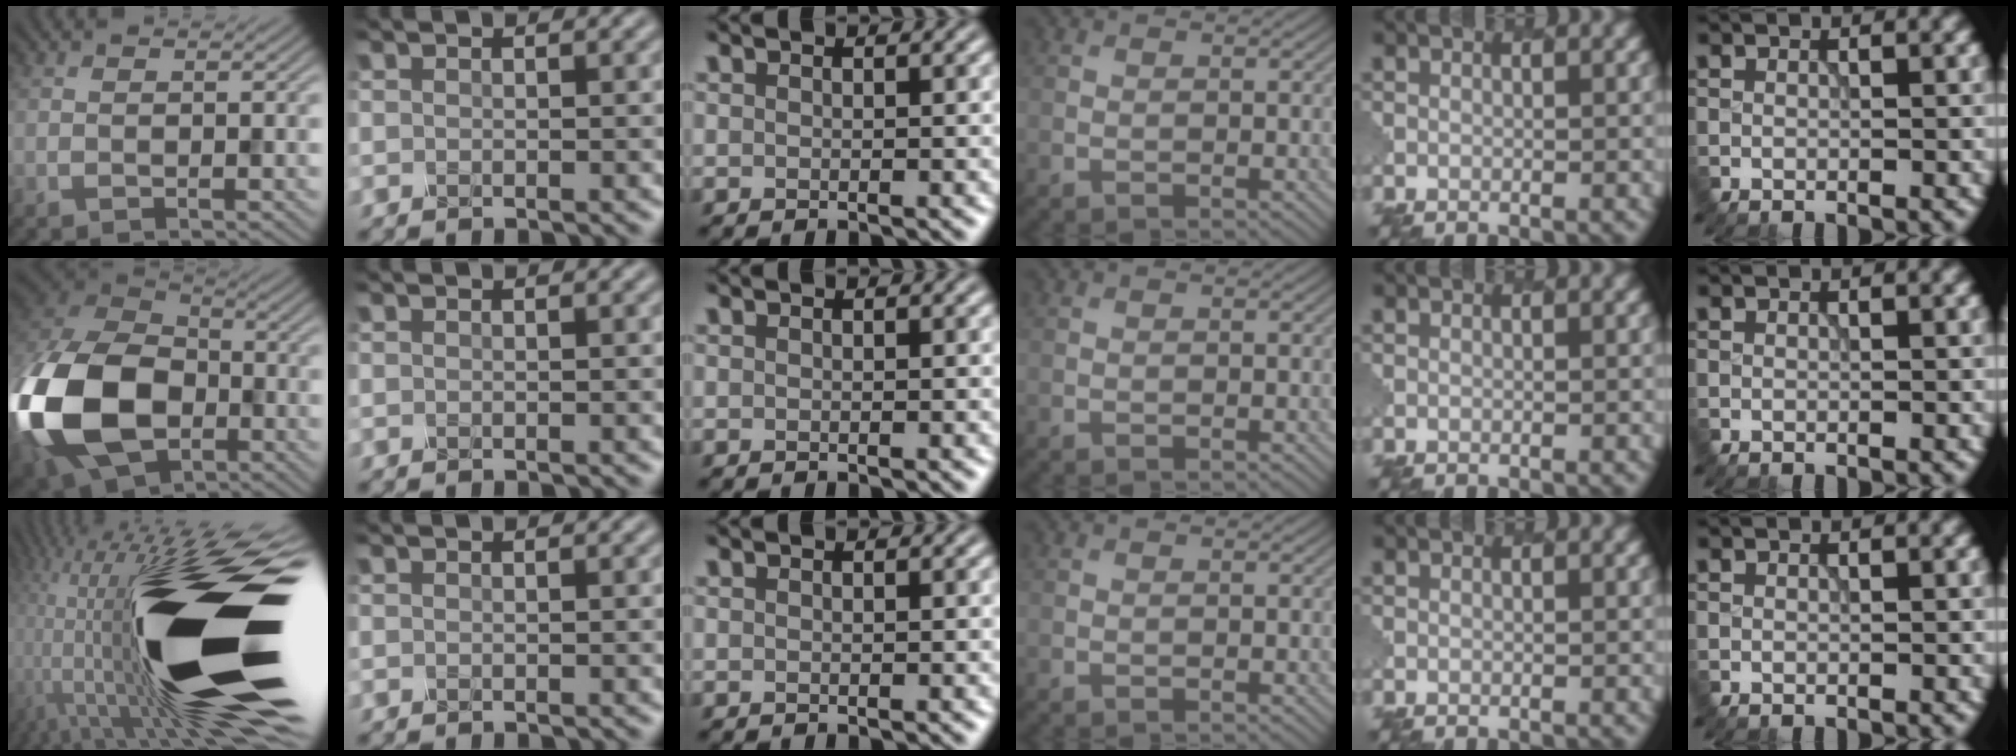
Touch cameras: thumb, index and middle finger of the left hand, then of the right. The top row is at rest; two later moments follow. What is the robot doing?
{"motion": "dispense", "object": "spray bottle"}